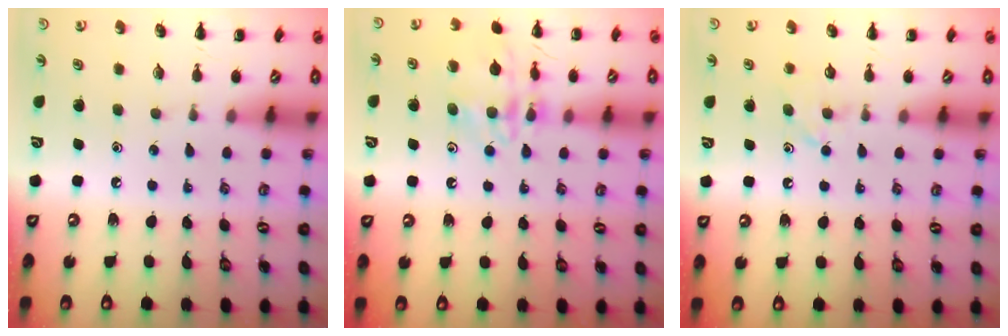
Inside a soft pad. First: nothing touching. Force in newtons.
{"total": 14.5, "press": 14.4, "slide": 1.2}
{"total": 5.8, "press": 5.6, "slide": 1.6}